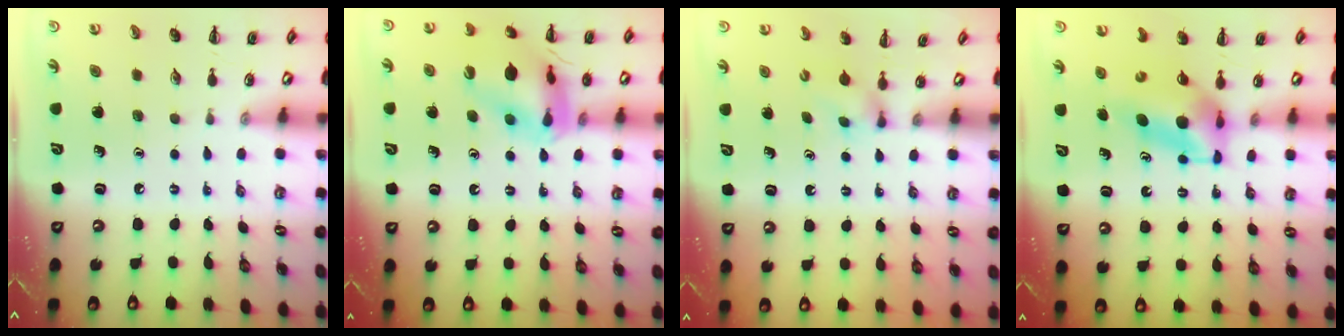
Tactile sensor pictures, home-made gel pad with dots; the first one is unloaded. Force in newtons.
{"total": 15.8, "press": 15.8, "slide": 1.3}
{"total": 2.9, "press": 2.7, "slide": 1.1}
{"total": 5.7, "press": 5.6, "slide": 1.1}